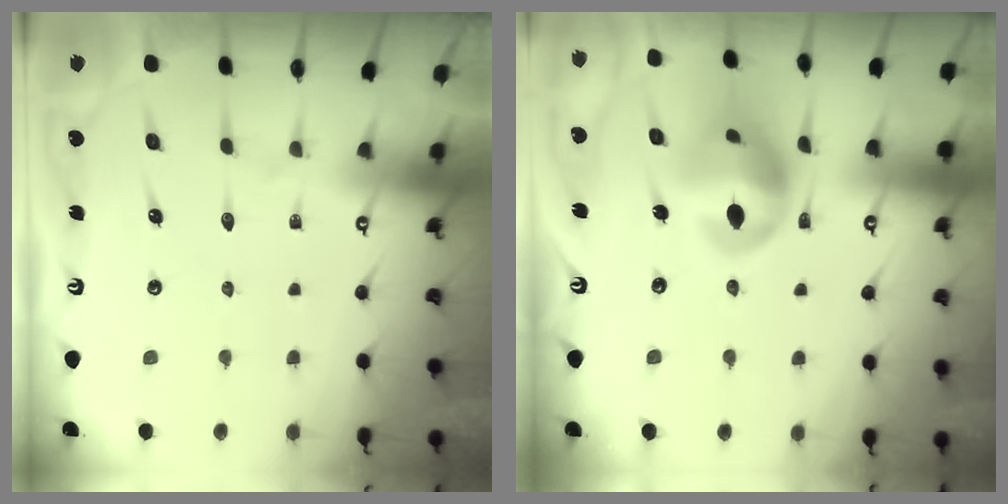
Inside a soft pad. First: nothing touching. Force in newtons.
{"total": 14.5, "press": 14.4, "slide": 2.0}